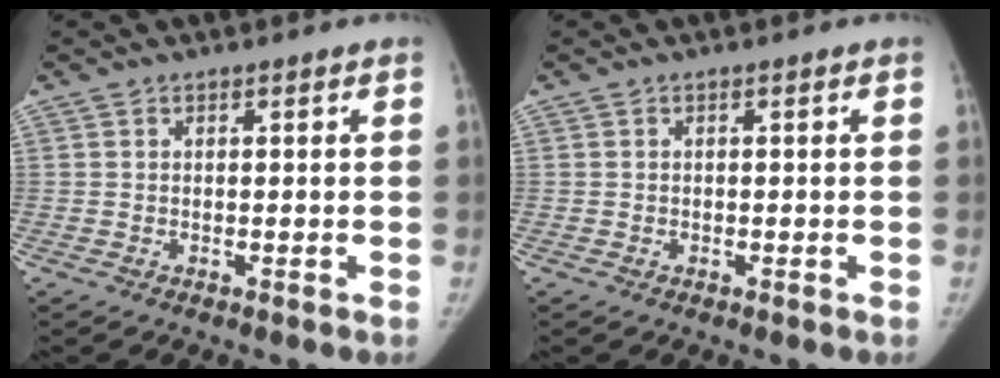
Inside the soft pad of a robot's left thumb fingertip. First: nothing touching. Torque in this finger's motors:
{"motor_torque": [-0.44, -0.45, -0.02, 0.83, -0.10]}